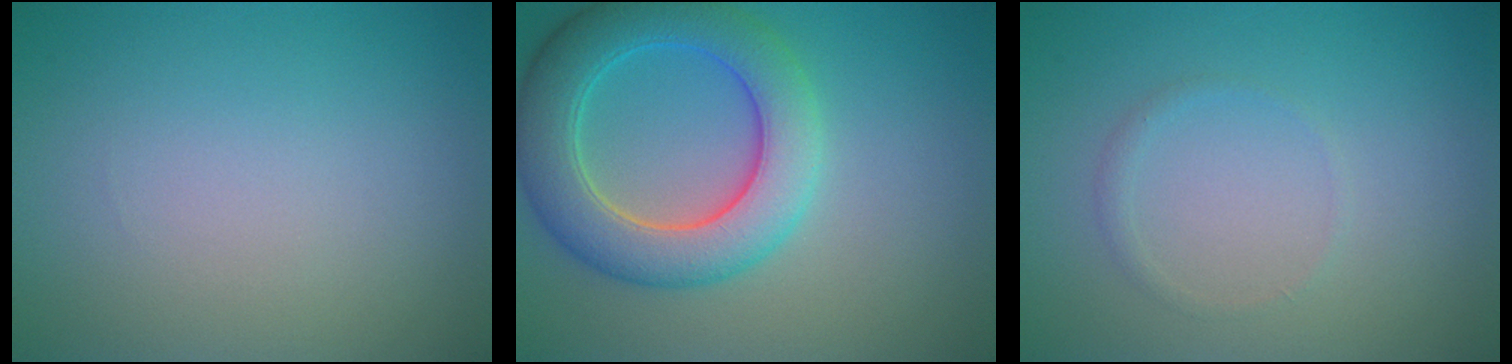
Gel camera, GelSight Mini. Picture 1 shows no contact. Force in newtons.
{"total": 7.2, "press": 7.2, "slide": 0.3}
{"total": 0.7, "press": 0.7, "slide": 0.0}